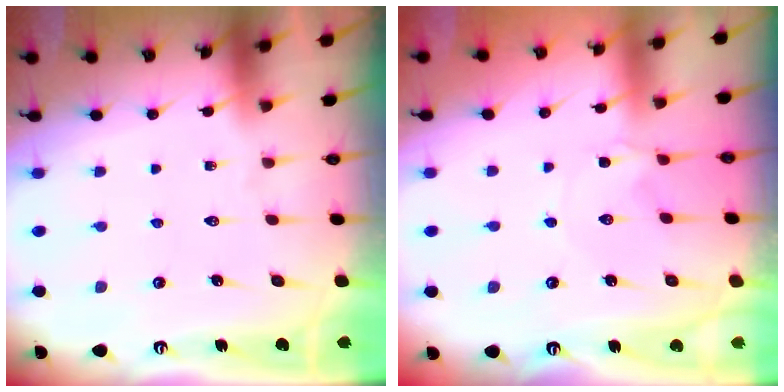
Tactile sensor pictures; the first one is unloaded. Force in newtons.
{"total": 0.8, "press": 0.7, "slide": 0.2}